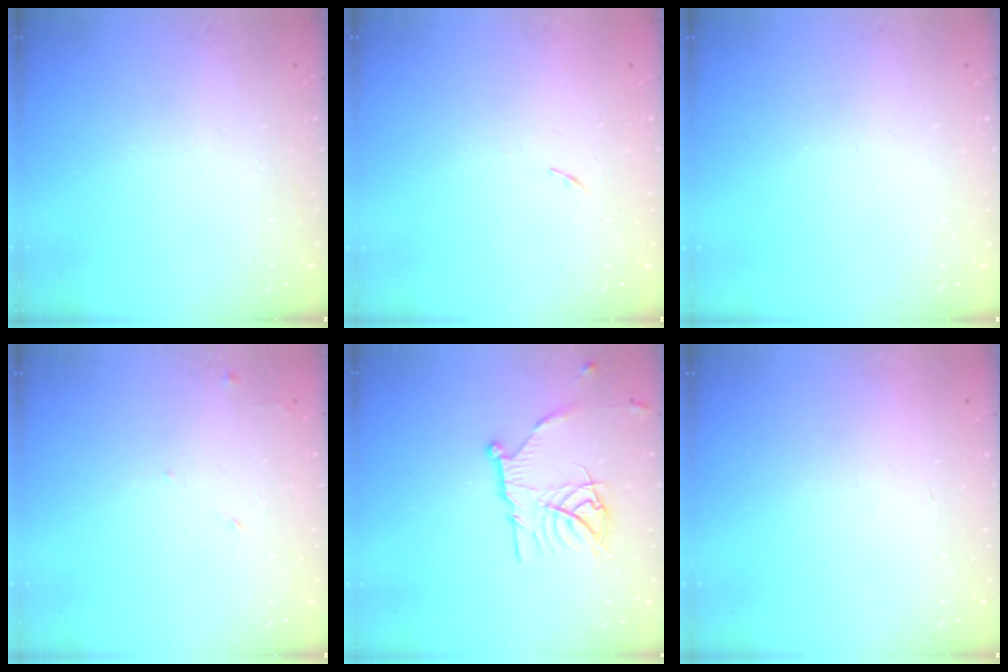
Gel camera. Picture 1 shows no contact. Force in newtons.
{"total": 3.8, "press": 3.7, "slide": 0.7}
{"total": 0.0}
{"total": 5.5, "press": 5.5, "slide": 0.8}
{"total": 14.2, "press": 14.2, "slide": 1.2}
{"total": 1.7, "press": 1.7, "slide": 0.1}